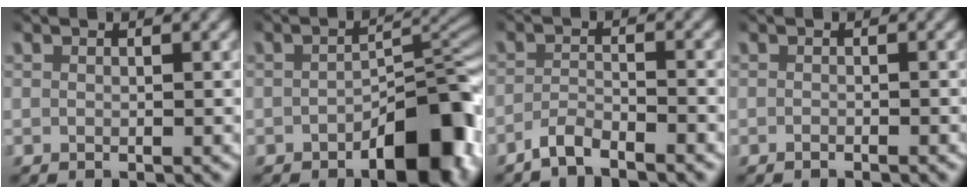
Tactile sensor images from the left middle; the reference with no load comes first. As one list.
[{"total": 8.4, "force": [-4.2, 3.4, 6.4], "torque": [-0.067, 0.009, -0.064]}, {"total": 3.1, "force": [-2.9, 0.4, 0.8], "torque": [-0.017, 0.002, -0.057]}, {"total": 0.7, "force": [-0.7, -0.2, 0.3], "torque": [-0.009, 0.001, -0.012]}]